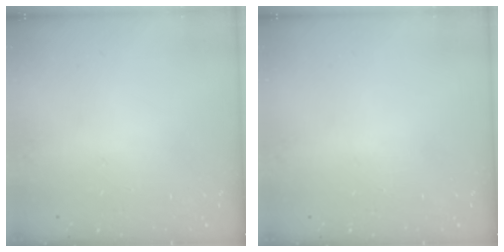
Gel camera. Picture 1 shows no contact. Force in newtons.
{"total": 0.0}